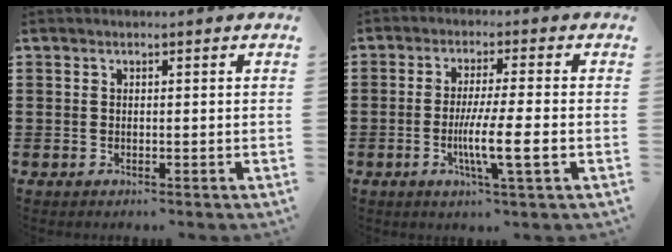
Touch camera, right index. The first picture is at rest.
{"total": 7.7, "force": [-1.8, 0.4, 7.5], "torque": [-0.139, -0.016, -0.034]}